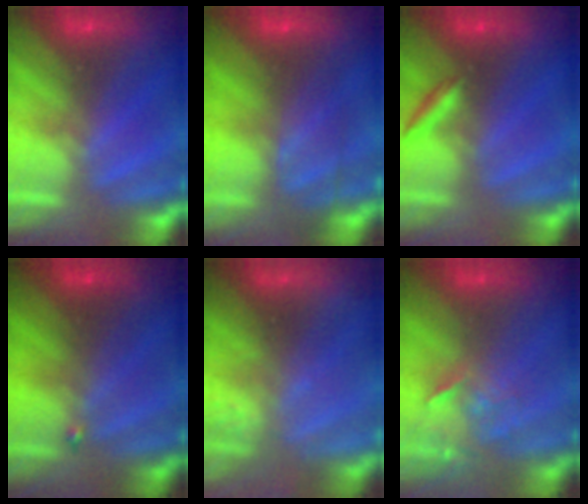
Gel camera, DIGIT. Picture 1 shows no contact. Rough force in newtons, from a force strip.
{"total": 7.6}
{"total": 2.1}
{"total": 1.9}
{"total": 2.3}
{"total": 4.1}